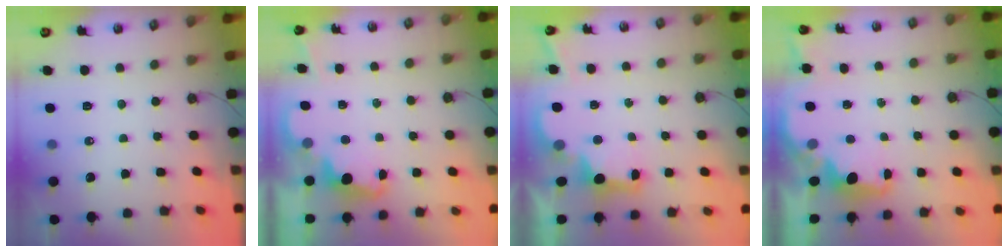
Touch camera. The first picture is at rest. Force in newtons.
{"total": 2.3, "press": 2.3, "slide": 0.5}
{"total": 2.9, "press": 2.8, "slide": 0.9}
{"total": 2.2, "press": 2.0, "slide": 0.8}